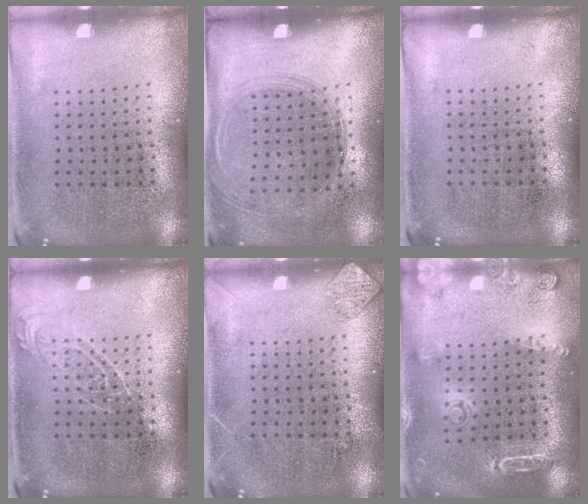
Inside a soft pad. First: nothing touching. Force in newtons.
{"total": 1.3, "press": 1.2, "slide": 0.5}
{"total": 0.0}
{"total": 1.5, "press": 1.4, "slide": 0.2}
{"total": 1.1, "press": 1.1, "slide": 0.1}
{"total": 1.8, "press": 1.8, "slide": 0.3}